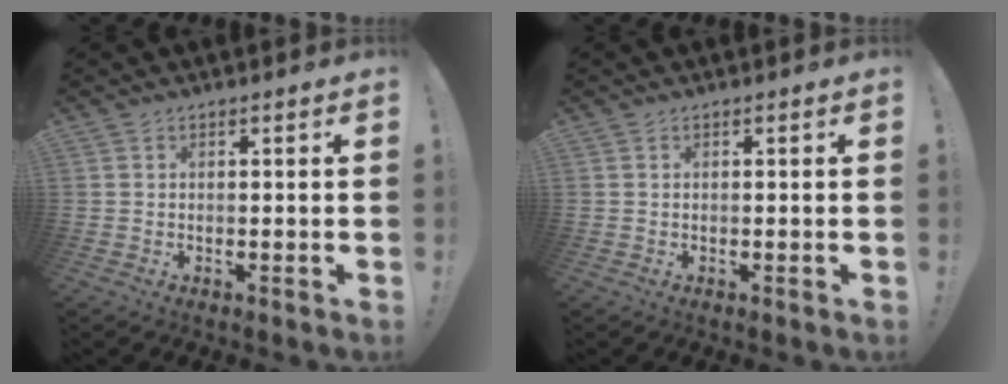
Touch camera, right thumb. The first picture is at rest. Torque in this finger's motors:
{"motor_torque": [-0.01, 0.00, 0.01, -0.05, 0.00]}